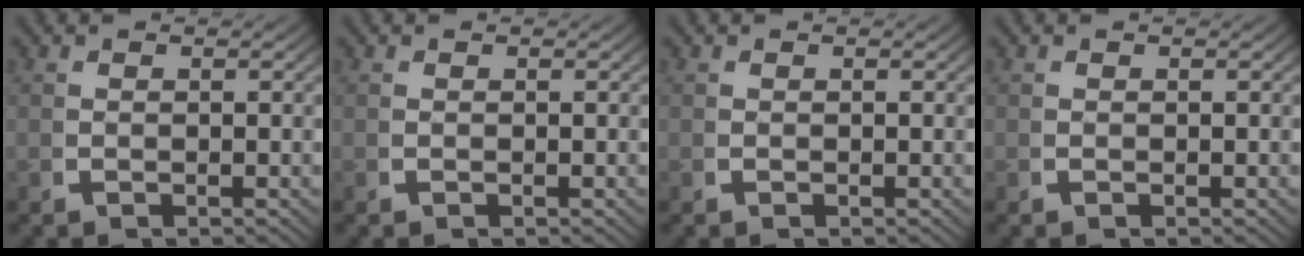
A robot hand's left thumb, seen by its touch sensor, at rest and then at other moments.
{"total": 0.0}
{"total": 0.0}
{"total": 0.0}